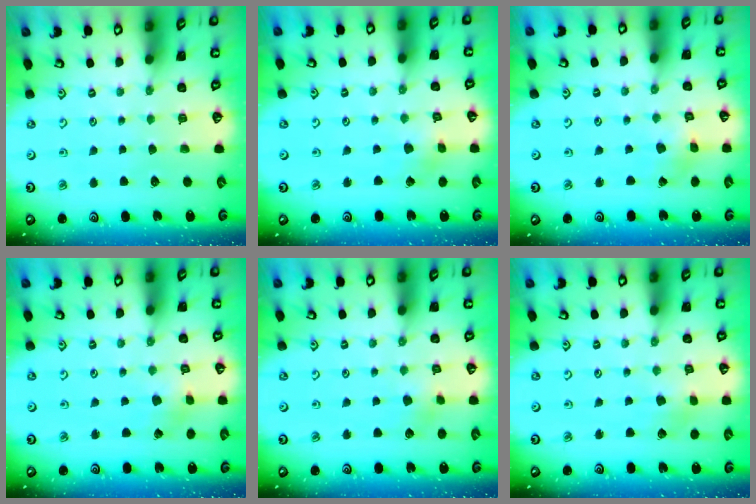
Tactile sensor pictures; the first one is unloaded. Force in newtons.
{"total": 2.4, "press": 2.4, "slide": 0.3}
{"total": 1.4, "press": 1.4, "slide": 0.2}
{"total": 2.2, "press": 2.2, "slide": 0.3}
{"total": 2.7, "press": 2.6, "slide": 0.5}
{"total": 2.4, "press": 2.4, "slide": 0.2}